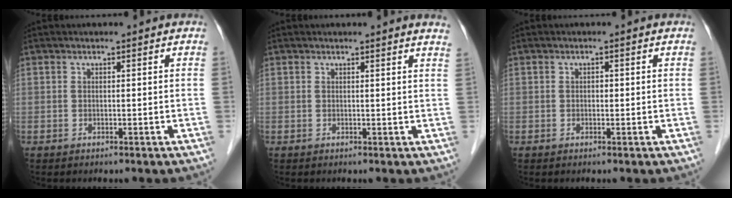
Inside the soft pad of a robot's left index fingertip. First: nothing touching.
{"total": 2.5, "force": [2.3, -0.3, 1.0], "torque": [-0.015, -0.009, 0.012]}
{"total": 0.7, "force": [0.0, 0.5, 0.5], "torque": [-0.004, 0.003, -0.004]}